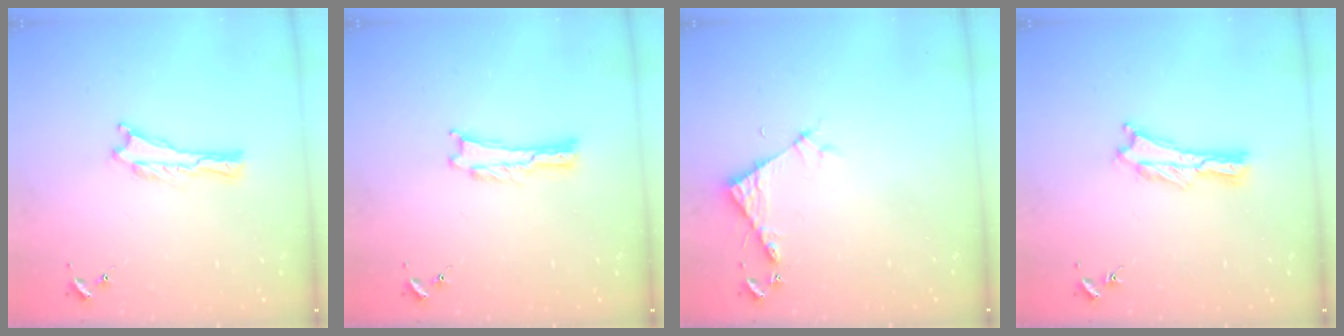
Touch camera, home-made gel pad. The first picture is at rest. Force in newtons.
{"total": 0.0}
{"total": 4.3, "press": 4.3, "slide": 0.4}
{"total": 0.9, "press": 0.9, "slide": 0.2}